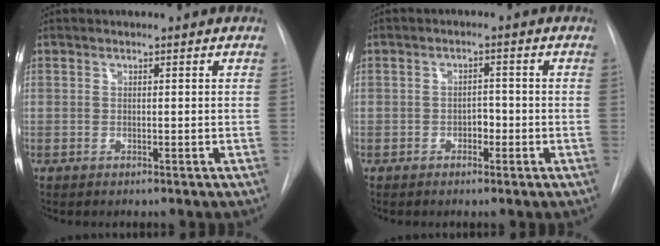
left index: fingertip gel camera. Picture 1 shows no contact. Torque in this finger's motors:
{"motor_torque": [-0.07, 0.11, 0.03, 0.00]}